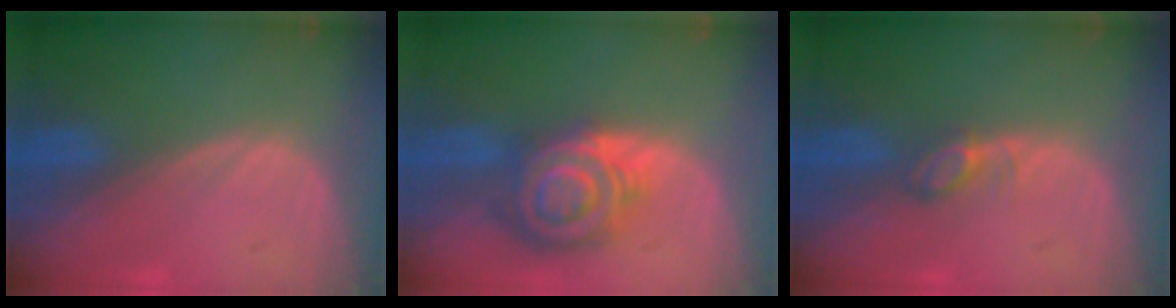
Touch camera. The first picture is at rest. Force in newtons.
{"total": 8.8, "press": 8.8, "slide": 0.5}
{"total": 2.5, "press": 2.4, "slide": 0.3}